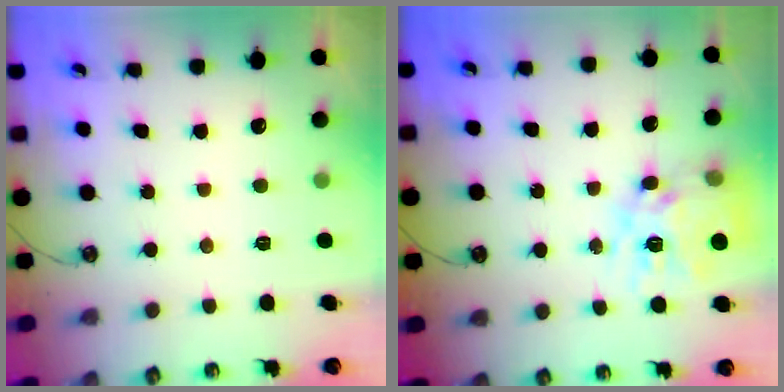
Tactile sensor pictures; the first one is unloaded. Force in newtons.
{"total": 15.5, "press": 15.4, "slide": 1.3}